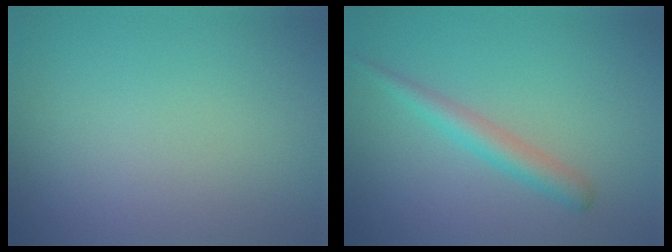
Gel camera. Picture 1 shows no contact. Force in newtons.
{"total": 2.3, "press": 2.3, "slide": 0.0}